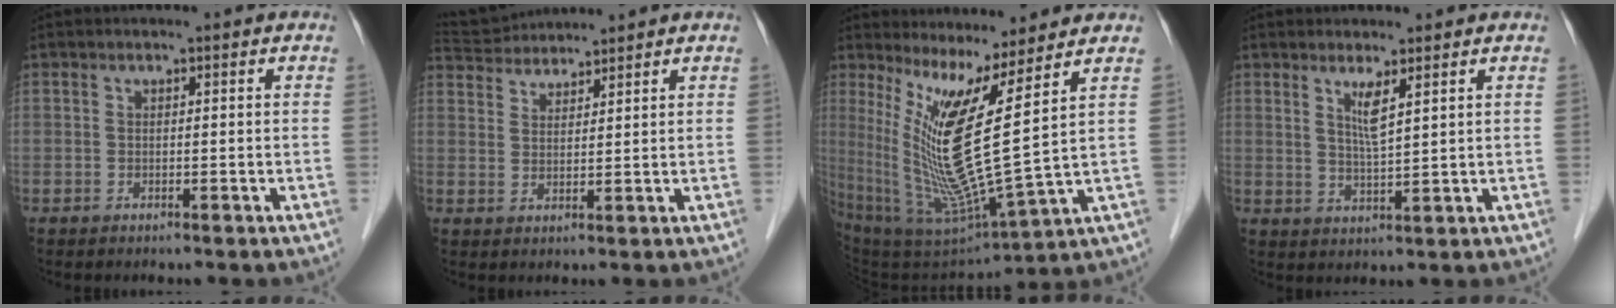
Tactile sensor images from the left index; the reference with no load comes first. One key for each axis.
{"total": 6.7, "fx": 6.6, "fy": 0.6, "fz": 1.0, "tx": -0.026, "ty": 0.033, "tz": 0.121}
{"total": 13.3, "fx": 5.1, "fy": -1.0, "fz": 12.3, "tx": -0.251, "ty": -0.041, "tz": 0.105}
{"total": 3.6, "fx": 1.9, "fy": -0.1, "fz": 3.0, "tx": -0.061, "ty": -0.010, "tz": 0.039}